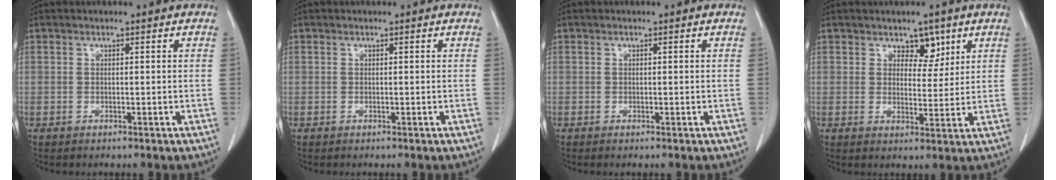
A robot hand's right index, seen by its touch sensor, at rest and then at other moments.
{"total": 0.0}
{"total": 0.7, "force": [-0.2, 0.3, 0.6], "torque": [-0.018, -0.001, -0.001]}
{"total": 4.9, "force": [2.8, 3.1, 2.6], "torque": [-0.034, 0.005, 0.049]}